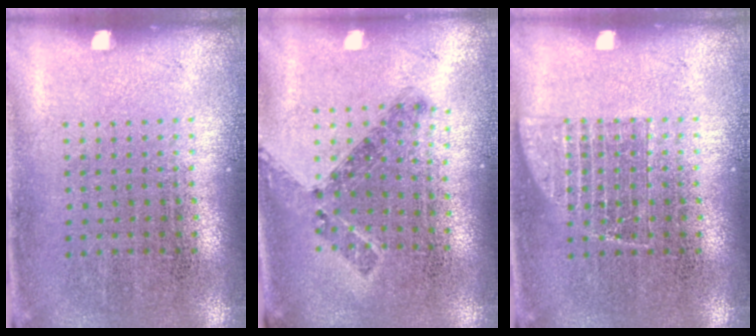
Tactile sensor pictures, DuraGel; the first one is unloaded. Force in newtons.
{"total": 0.7, "press": 0.7, "slide": 0.3}
{"total": 1.6, "press": 1.5, "slide": 0.3}